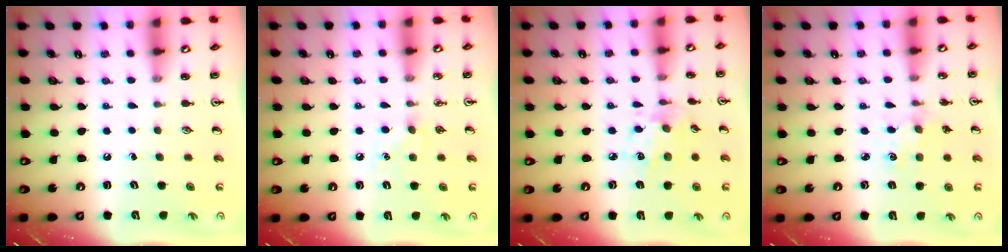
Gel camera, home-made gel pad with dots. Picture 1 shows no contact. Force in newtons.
{"total": 4.4, "press": 4.4, "slide": 0.7}
{"total": 6.6, "press": 6.5, "slide": 1.3}
{"total": 2.5, "press": 2.5, "slide": 0.5}